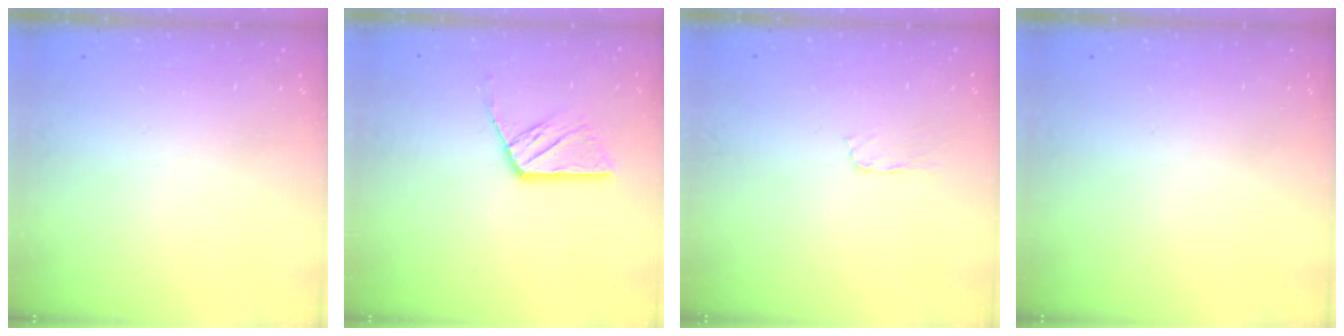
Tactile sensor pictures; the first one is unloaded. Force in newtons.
{"total": 9.6, "press": 9.6, "slide": 0.5}
{"total": 2.1, "press": 2.1, "slide": 0.3}
{"total": 0.0}